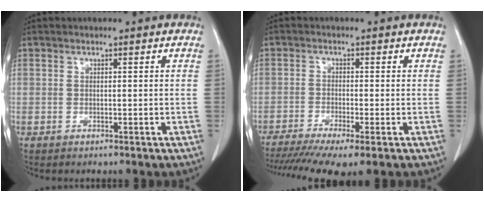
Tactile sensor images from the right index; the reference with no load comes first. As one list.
[{"total": 10.0, "force": [-7.0, 1.2, 7.0], "torque": [-0.116, -0.013, -0.118]}]